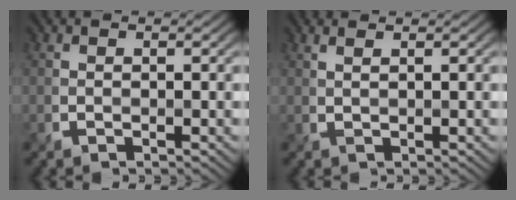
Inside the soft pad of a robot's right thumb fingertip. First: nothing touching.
{"total": 1.6, "force": [1.1, 0.5, 1.2], "torque": [-0.014, 0.001, 0.010]}